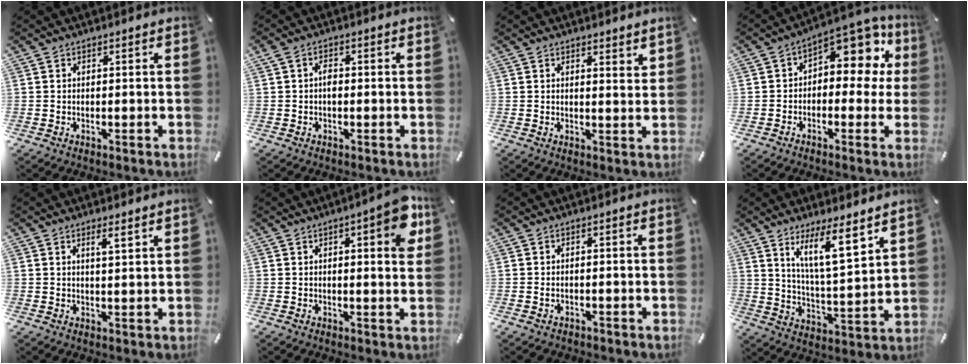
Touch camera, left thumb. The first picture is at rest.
{"total": 3.0, "force": [-0.4, 1.8, 2.4], "torque": [-0.053, 0.002, -0.009]}
{"total": 2.4, "force": [2.3, 0.5, 0.6], "torque": [-0.001, -0.018, 0.039]}
{"total": 10.6, "force": [4.6, 6.1, 7.3], "torque": [-0.101, -0.036, 0.082]}
{"total": 2.9, "force": [2.1, -0.1, 2.0], "torque": [-0.043, -0.005, 0.035]}
{"total": 8.9, "force": [3.5, 2.5, 7.8], "torque": [-0.093, -0.020, 0.049]}
{"total": 1.3, "force": [-0.6, 0.9, 0.8], "torque": [-0.018, 0.002, -0.012]}
{"total": 12.4, "force": [8.7, 2.6, 8.4], "torque": [-0.155, -0.048, 0.149]}